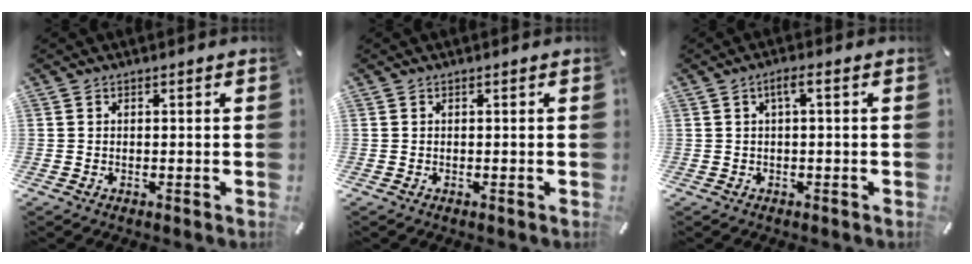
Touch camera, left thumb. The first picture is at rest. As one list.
[{"total": 0.0}, {"total": 2.7, "force": [0.2, 0.4, 2.6], "torque": [-0.051, 0.006, 0.001]}]